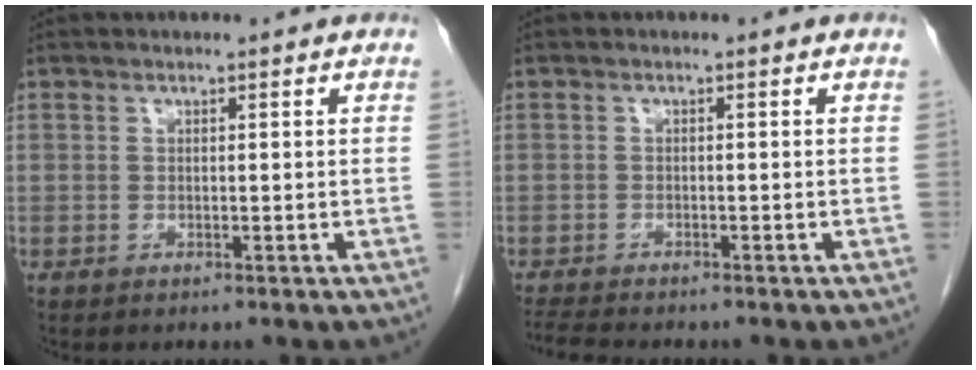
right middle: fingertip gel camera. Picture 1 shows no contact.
{"total": 3.7, "force": [-3.5, 0.0, 1.3], "torque": [-0.026, -0.016, -0.060]}